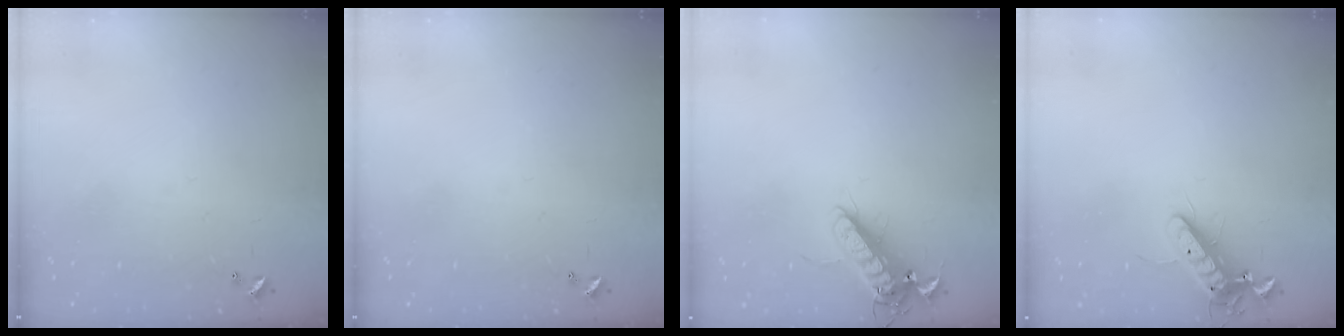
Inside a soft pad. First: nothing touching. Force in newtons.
{"total": 0.0}
{"total": 13.1, "press": 12.9, "slide": 2.4}
{"total": 11.6, "press": 11.4, "slide": 2.3}